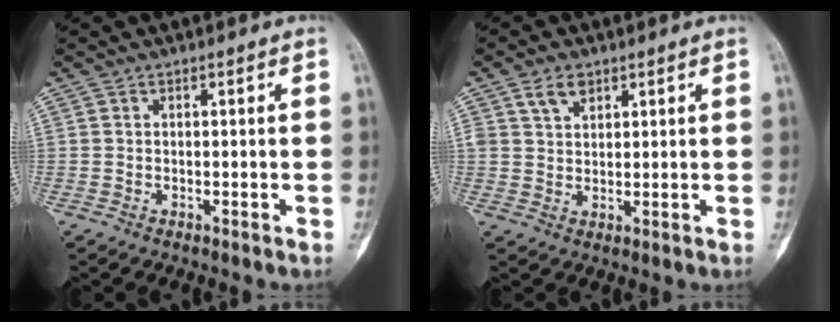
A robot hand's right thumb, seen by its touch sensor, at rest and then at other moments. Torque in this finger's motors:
{"motor_torque": [-0.10, 0.12, 0.32, 0.33, 0.01]}